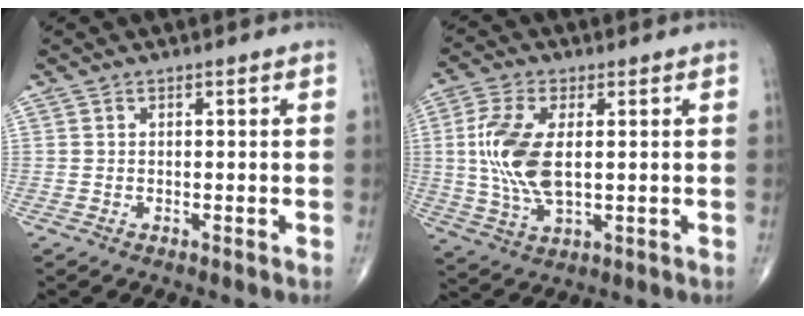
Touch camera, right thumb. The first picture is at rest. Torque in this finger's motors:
{"motor_torque": [0.46, 2.32, 1.48, 0.15, 0.19]}